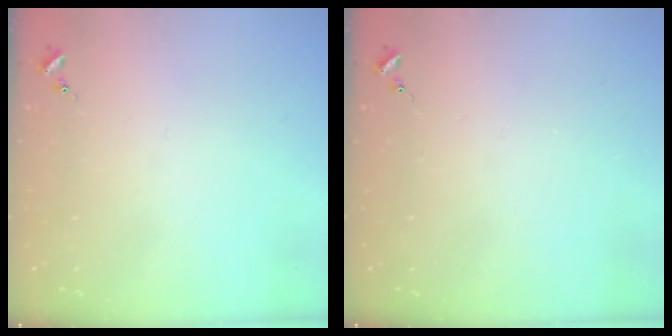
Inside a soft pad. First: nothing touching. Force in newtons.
{"total": 0.0}